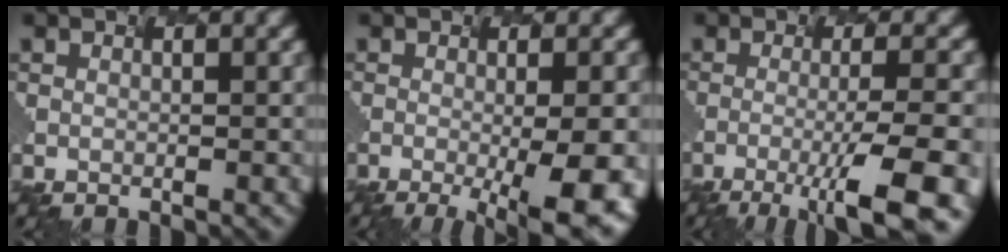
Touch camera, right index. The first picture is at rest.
{"total": 9.0, "force": [-2.6, 2.5, 8.3], "torque": [-0.084, -0.009, -0.017]}
{"total": 8.9, "force": [-4.1, 1.7, 7.7], "torque": [-0.104, -0.005, -0.056]}